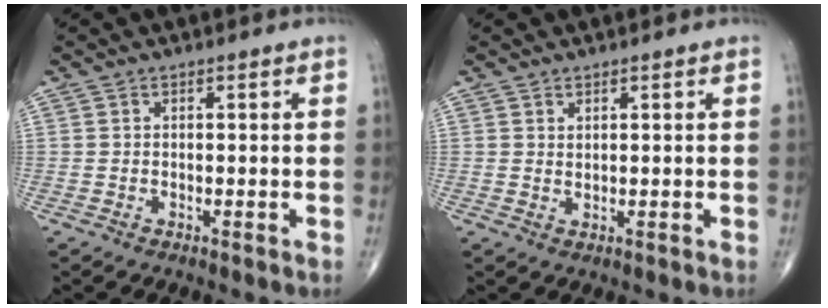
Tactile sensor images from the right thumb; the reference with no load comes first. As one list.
[{"total": 1.1, "force": [0.8, 0.4, 0.7], "torque": [-0.008, -0.008, 0.016]}]